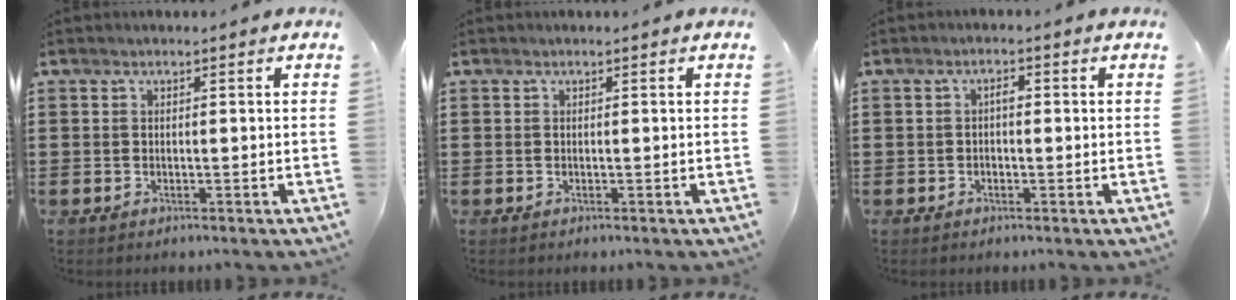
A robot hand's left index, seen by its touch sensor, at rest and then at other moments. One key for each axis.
{"total": 0.0}
{"total": 1.6, "fx": 0.0, "fy": 0.7, "fz": 1.5, "tx": -0.030, "ty": 0.004, "tz": -0.002}